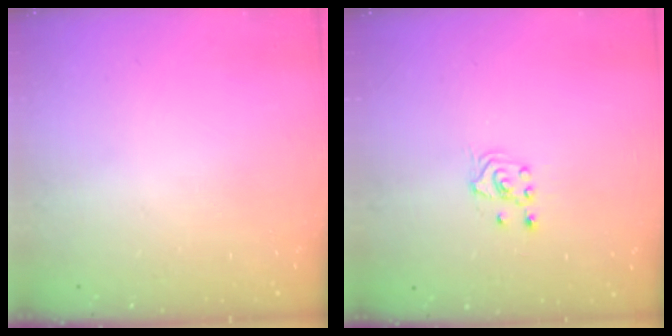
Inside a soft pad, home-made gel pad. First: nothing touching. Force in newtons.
{"total": 2.1, "press": 2.0, "slide": 0.8}